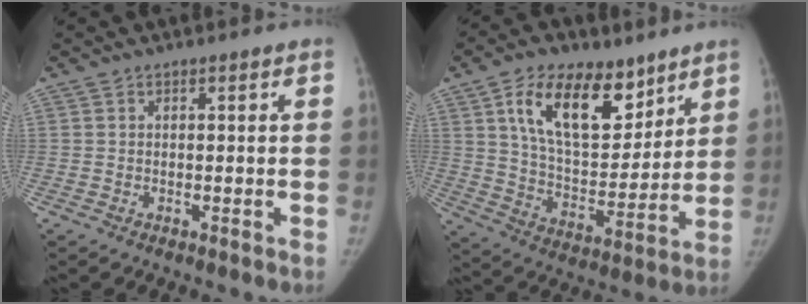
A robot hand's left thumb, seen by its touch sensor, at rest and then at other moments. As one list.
[{"total": 18.4, "force": [9.9, 9.9, 11.8], "torque": [-0.150, -0.052, 0.180]}]